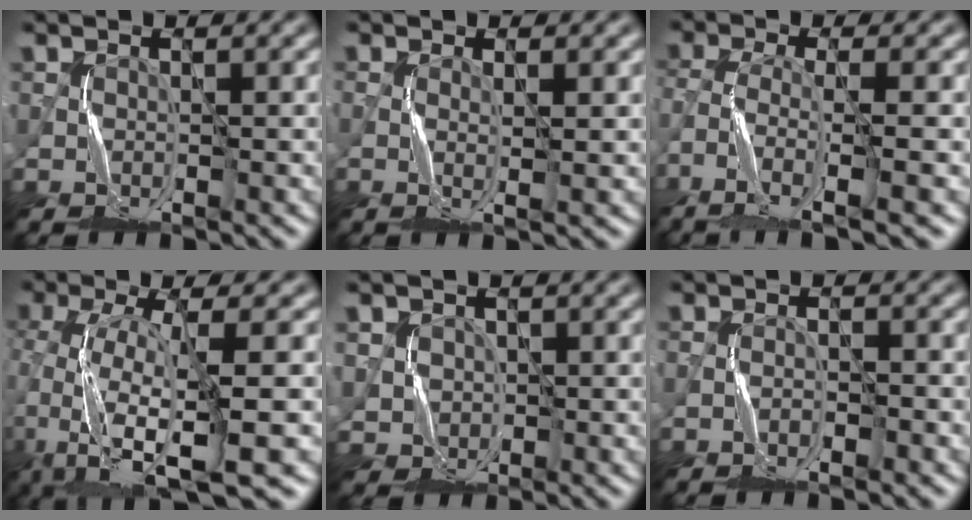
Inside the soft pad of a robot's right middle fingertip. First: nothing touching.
{"total": 0.9, "force": [-0.2, -0.1, 0.9], "torque": [-0.015, 0.001, -0.007]}
{"total": 6.2, "force": [-4.3, 1.1, 4.3], "torque": [-0.078, -0.003, -0.093]}
{"total": 9.7, "force": [-3.8, 2.4, 8.6], "torque": [-0.157, -0.011, -0.070]}
{"total": 3.3, "force": [0.8, 3.1, 0.8], "torque": [-0.045, 0.006, 0.026]}
{"total": 1.8, "force": [-1.5, 0.4, 0.9], "torque": [-0.006, 0.011, -0.029]}